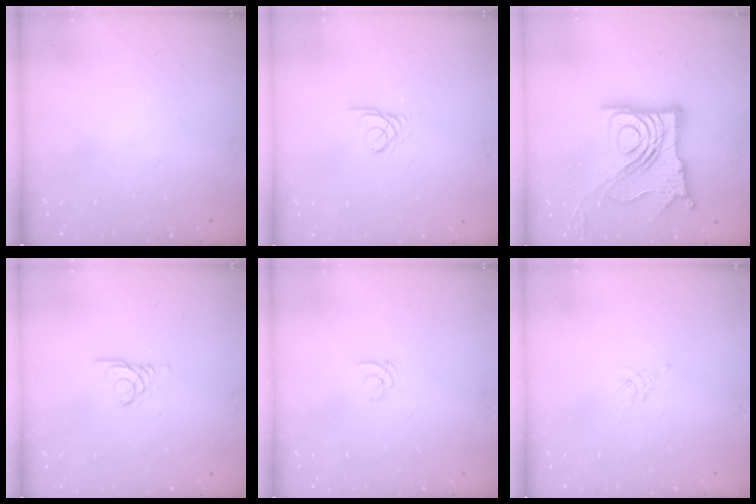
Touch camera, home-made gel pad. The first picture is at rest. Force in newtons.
{"total": 2.4, "press": 2.4, "slide": 0.3}
{"total": 21.5, "press": 21.4, "slide": 2.4}
{"total": 3.1, "press": 3.1, "slide": 0.2}
{"total": 1.0, "press": 1.0, "slide": 0.1}
{"total": 2.1, "press": 2.0, "slide": 0.5}